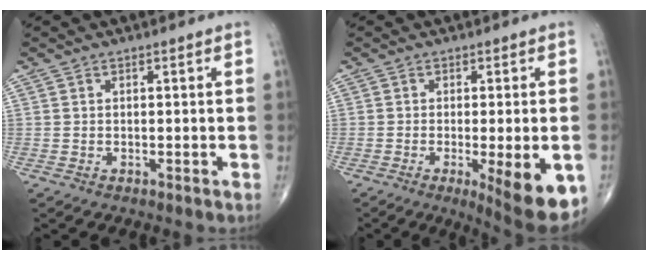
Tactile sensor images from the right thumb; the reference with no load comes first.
{"total": 12.3, "force": [-4.2, 3.0, 11.1], "torque": [-0.119, -0.014, -0.050]}